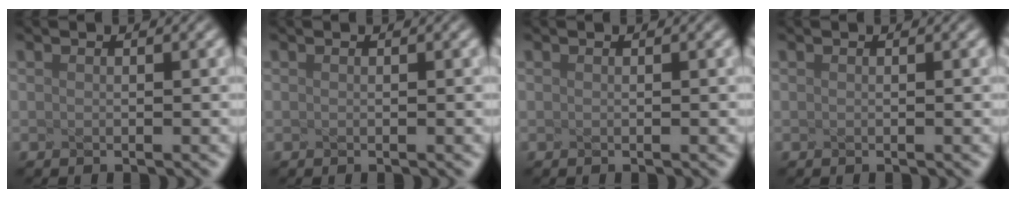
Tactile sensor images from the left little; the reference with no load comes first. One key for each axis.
{"total": 0.0}
{"total": 0.0}
{"total": 0.0}